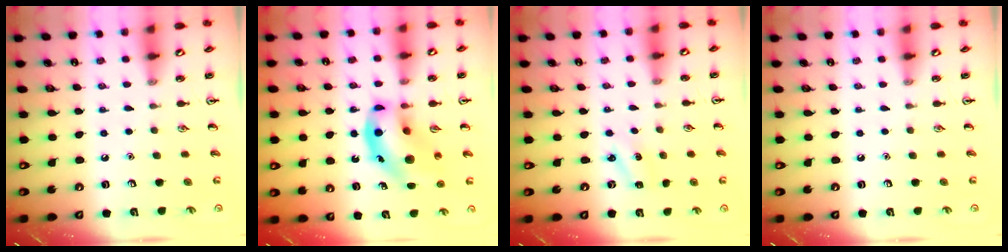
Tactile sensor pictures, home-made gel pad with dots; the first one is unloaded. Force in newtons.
{"total": 14.5, "press": 14.0, "slide": 3.6}
{"total": 2.2, "press": 2.1, "slide": 0.8}
{"total": 0.0}